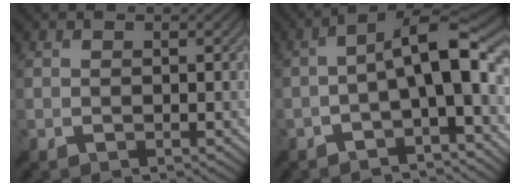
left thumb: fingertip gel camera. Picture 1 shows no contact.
{"total": 10.1, "force": [-2.1, 2.9, 9.5], "torque": [-0.150, 0.020, -0.040]}